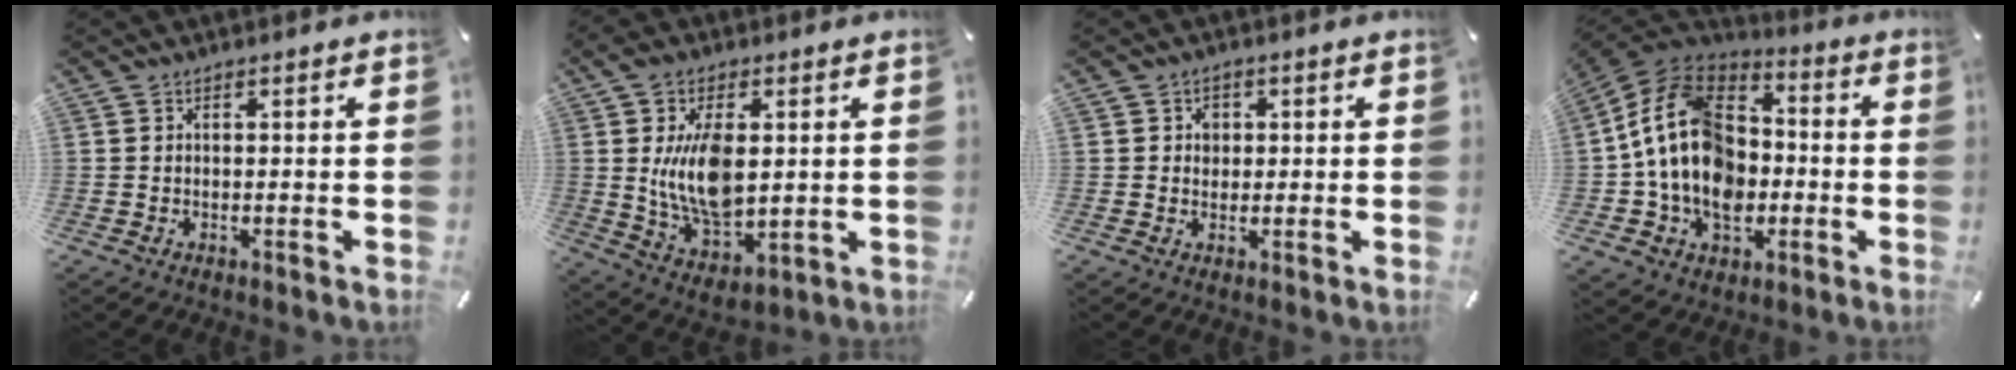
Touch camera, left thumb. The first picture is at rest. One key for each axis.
{"total": 15.6, "fx": 1.5, "fy": 9.5, "fz": 12.2, "tx": -0.248, "ty": -0.009, "tz": 0.028}
{"total": 2.8, "fx": 0.3, "fy": 2.6, "fz": 0.9, "tx": 0.001, "ty": -0.004, "tz": -0.002}
{"total": 18.4, "fx": -2.0, "fy": 14.4, "fz": 11.2, "tx": -0.233, "ty": 0.010, "tz": -0.040}